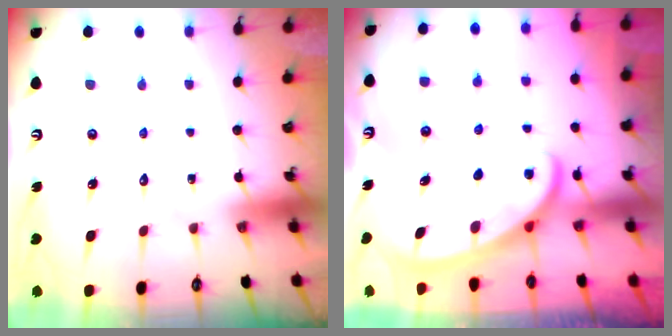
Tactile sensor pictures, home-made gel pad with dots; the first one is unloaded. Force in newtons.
{"total": 2.7, "press": 2.7, "slide": 0.3}